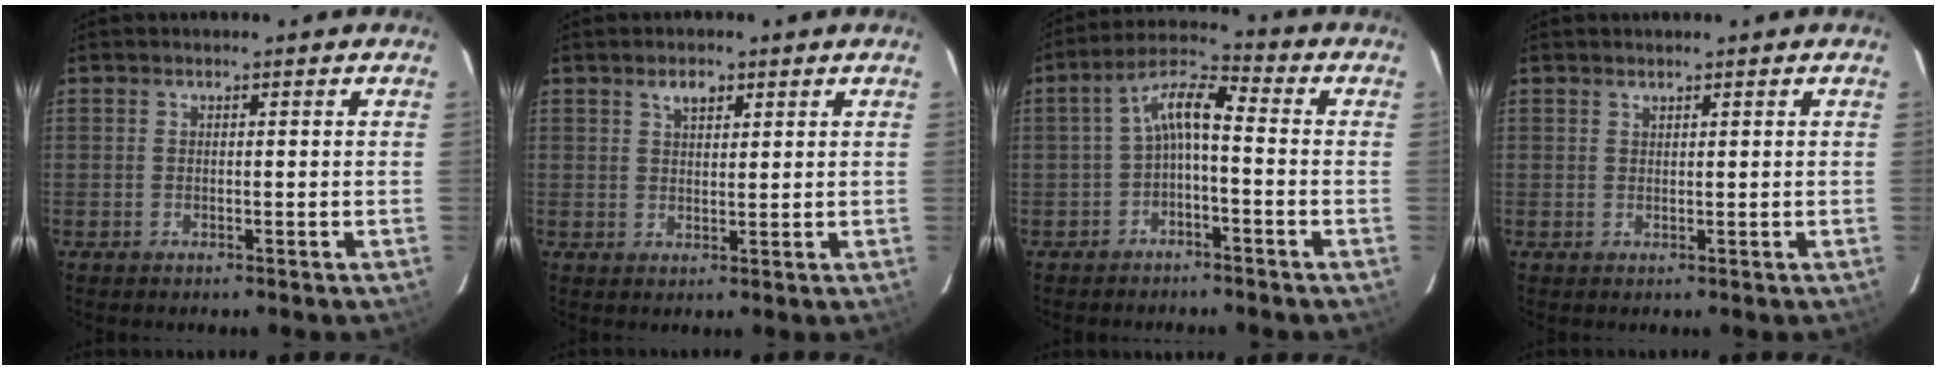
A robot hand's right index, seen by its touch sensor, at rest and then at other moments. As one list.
[{"total": 3.1, "force": [1.9, 1.6, 1.9], "torque": [-0.029, 0.009, 0.033]}, {"total": 6.4, "force": [-1.6, 2.0, 5.9], "torque": [-0.127, 0.024, -0.031]}, {"total": 0.7, "force": [0.6, 0.2, 0.2], "torque": [-0.002, 0.003, 0.013]}]